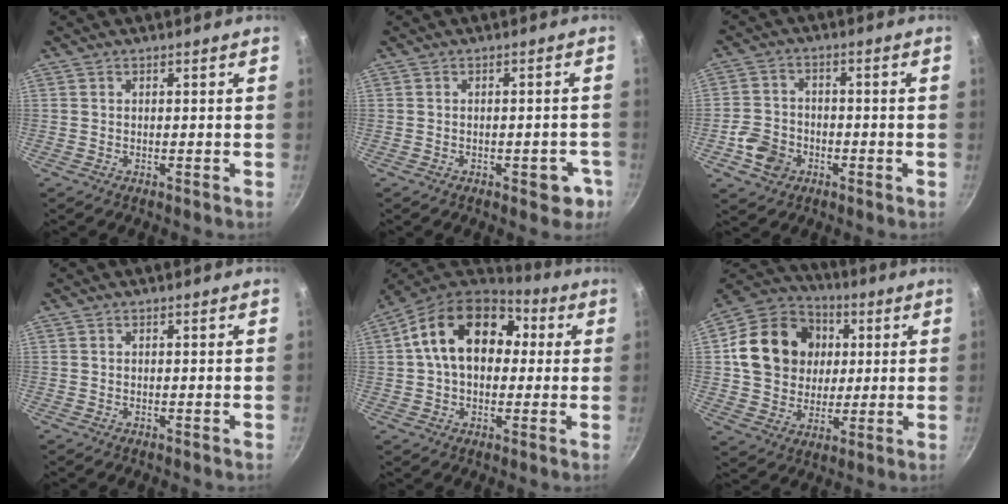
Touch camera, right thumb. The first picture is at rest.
{"total": 4.8, "force": [-2.2, 2.5, 3.5], "torque": [-0.017, 0.017, -0.020]}
{"total": 7.2, "force": [-2.9, 5.8, 3.1], "torque": [-0.047, 0.025, -0.057]}
{"total": 0.0}
{"total": 18.3, "force": [3.5, 12.8, 12.6], "torque": [-0.179, 0.030, 0.041]}
{"total": 18.5, "force": [3.2, 15.7, 9.2], "torque": [-0.142, 0.016, 0.053]}